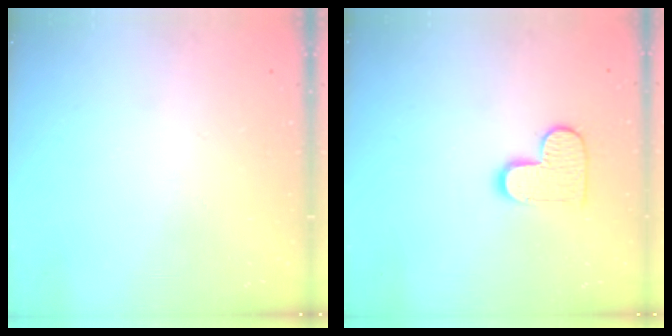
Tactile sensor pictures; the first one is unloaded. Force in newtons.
{"total": 9.8, "press": 9.8, "slide": 0.6}